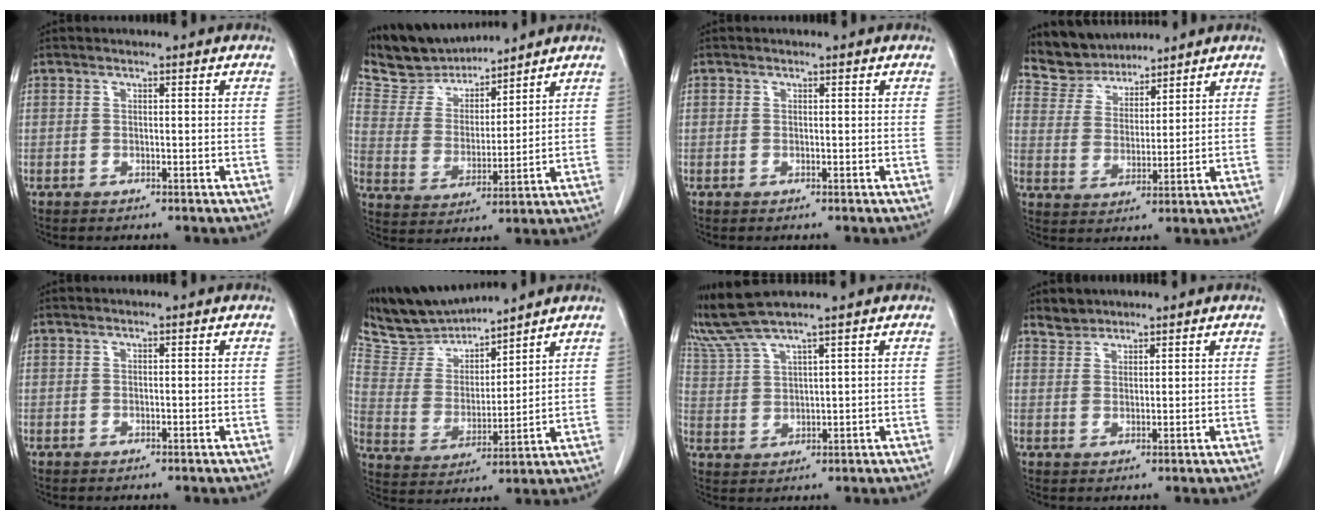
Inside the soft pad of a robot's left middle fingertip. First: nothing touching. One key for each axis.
{"total": 9.7, "fx": 9.3, "fy": 2.7, "fz": 0.8, "tx": -0.027, "ty": 0.009, "tz": 0.191}
{"total": 0.0}
{"total": 7.2, "fx": 6.8, "fy": 2.3, "fz": -0.1, "tx": -0.007, "ty": 0.016, "tz": 0.141}
{"total": 0.0}
{"total": 11.0, "fx": 10.6, "fy": 2.0, "fz": 2.2, "tx": -0.056, "ty": 0.003, "tz": 0.218}
{"total": 5.5, "fx": 5.1, "fy": -1.5, "fz": 1.7, "tx": -0.054, "ty": 0.003, "tz": 0.113}
{"total": 2.5, "fx": 2.2, "fy": 1.0, "fz": -0.2, "tx": 0.005, "ty": 0.006, "tz": 0.040}